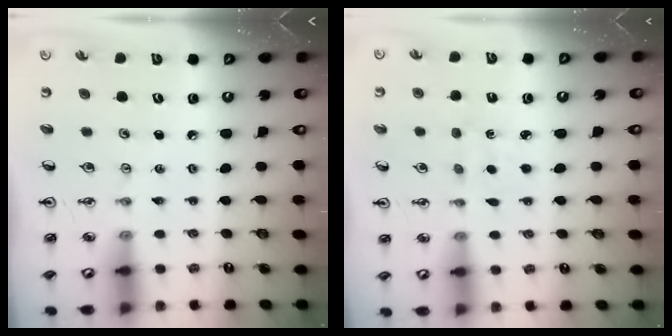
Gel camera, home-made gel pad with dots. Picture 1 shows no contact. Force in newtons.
{"total": 1.3, "press": 1.2, "slide": 0.3}